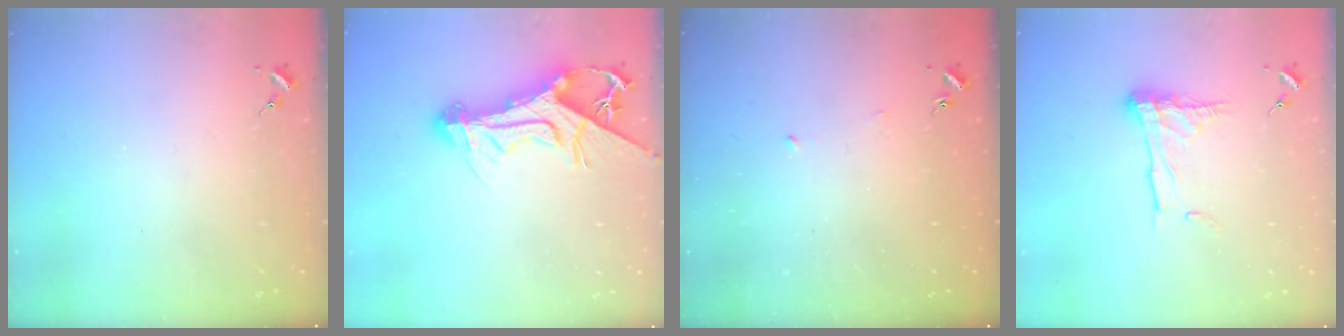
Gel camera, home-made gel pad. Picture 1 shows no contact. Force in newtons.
{"total": 15.8, "press": 15.6, "slide": 2.0}
{"total": 3.1, "press": 3.1, "slide": 0.2}
{"total": 11.8, "press": 11.7, "slide": 1.1}